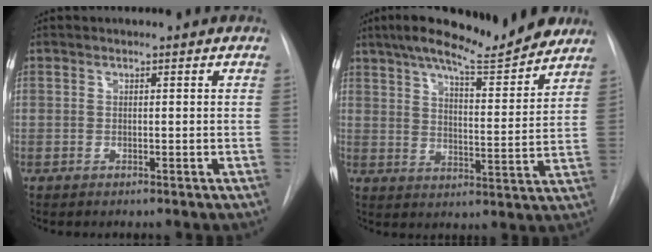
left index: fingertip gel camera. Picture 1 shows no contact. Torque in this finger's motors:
{"motor_torque": [1.08, -1.06, 0.04, 0.04]}